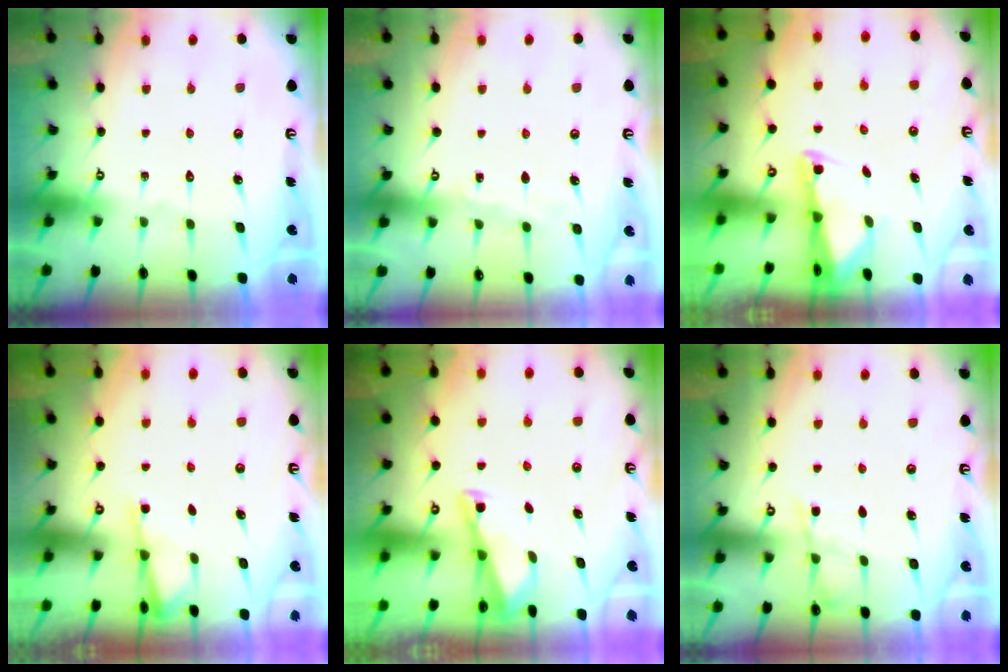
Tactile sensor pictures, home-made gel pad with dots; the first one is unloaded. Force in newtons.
{"total": 4.8, "press": 4.8, "slide": 0.6}
{"total": 1.8, "press": 1.8, "slide": 0.3}
{"total": 2.4, "press": 2.4, "slide": 0.4}
{"total": 2.9, "press": 2.9, "slide": 0.2}
{"total": 5.6, "press": 5.6, "slide": 0.6}